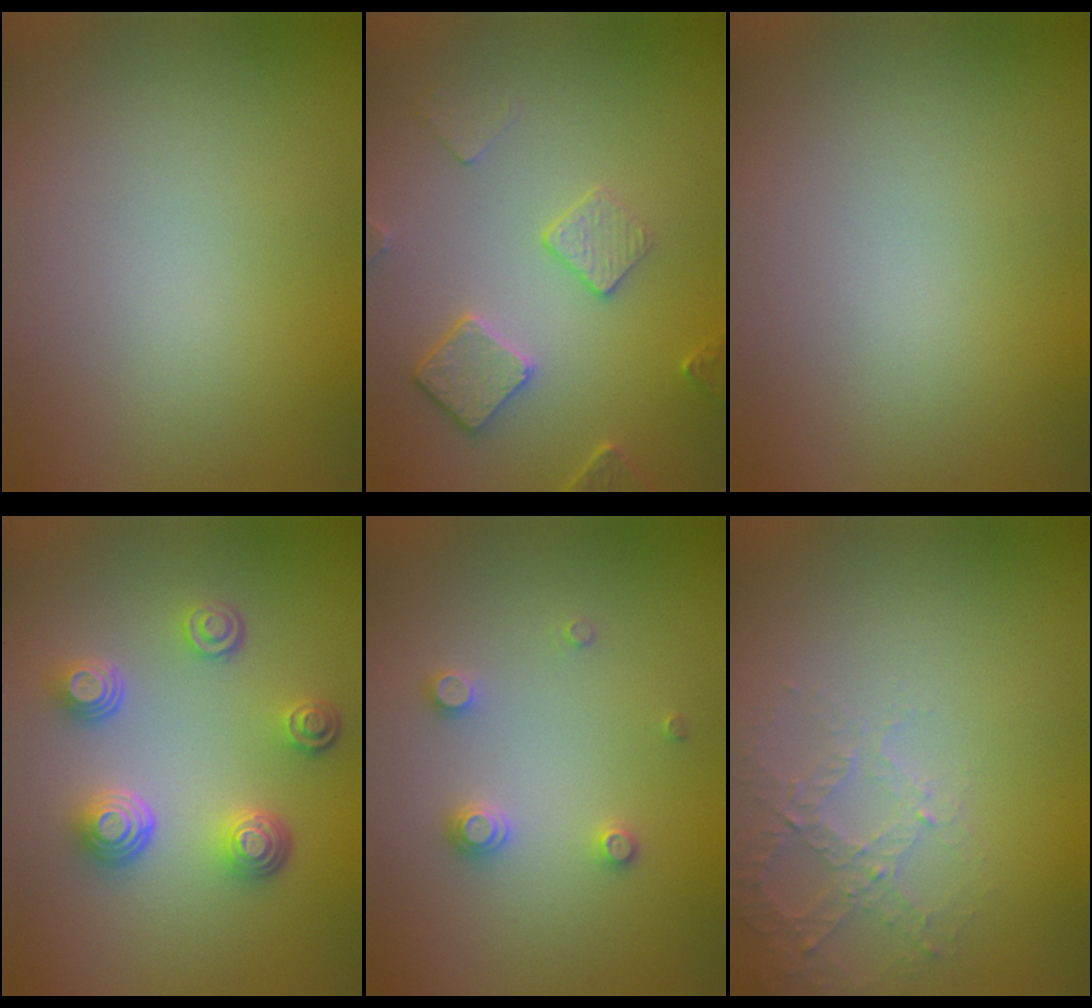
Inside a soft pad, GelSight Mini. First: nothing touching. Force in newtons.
{"total": 3.7, "press": 3.2, "slide": 1.8}
{"total": 0.0}
{"total": 4.5, "press": 3.5, "slide": 2.8}
{"total": 1.8, "press": 1.7, "slide": 0.3}
{"total": 2.6, "press": 2.5, "slide": 0.8}